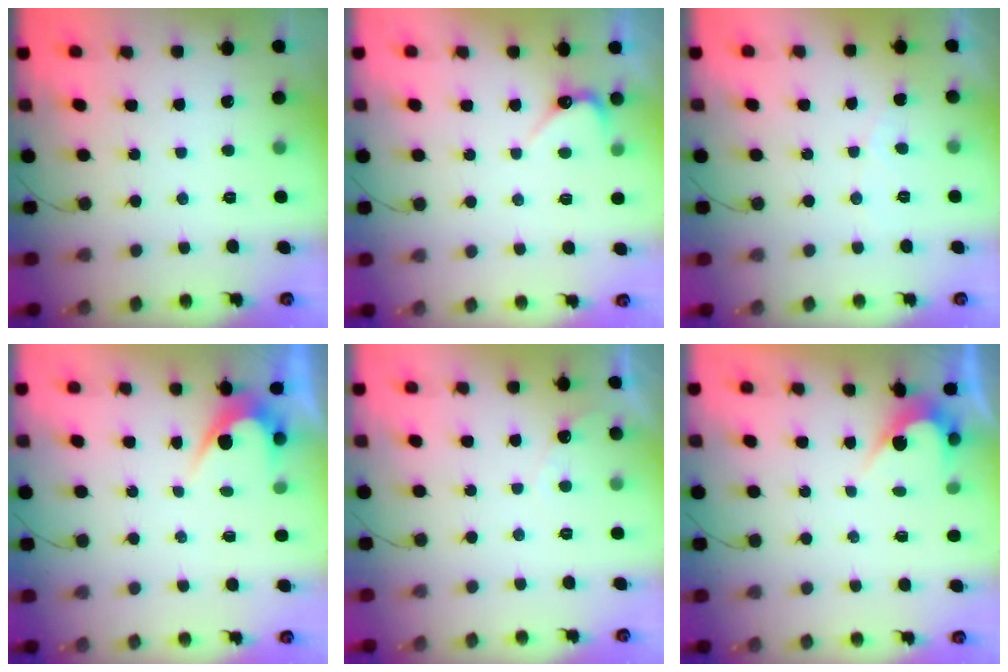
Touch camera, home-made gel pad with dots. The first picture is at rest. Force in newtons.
{"total": 2.9, "press": 2.9, "slide": 0.3}
{"total": 2.2, "press": 2.2, "slide": 0.1}
{"total": 3.5, "press": 3.5, "slide": 0.2}
{"total": 2.6, "press": 2.6, "slide": 0.1}
{"total": 2.4, "press": 2.4, "slide": 0.1}